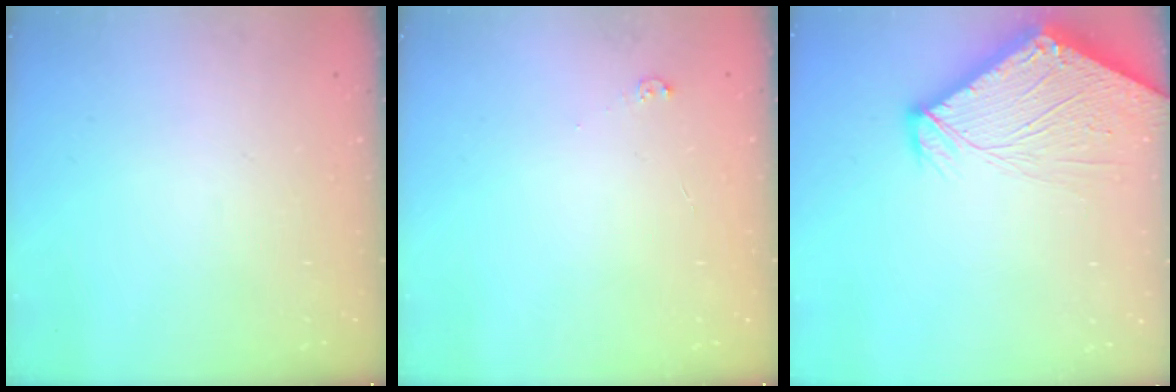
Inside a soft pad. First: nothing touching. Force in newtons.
{"total": 3.0, "press": 3.0, "slide": 0.4}
{"total": 10.6, "press": 10.5, "slide": 1.1}